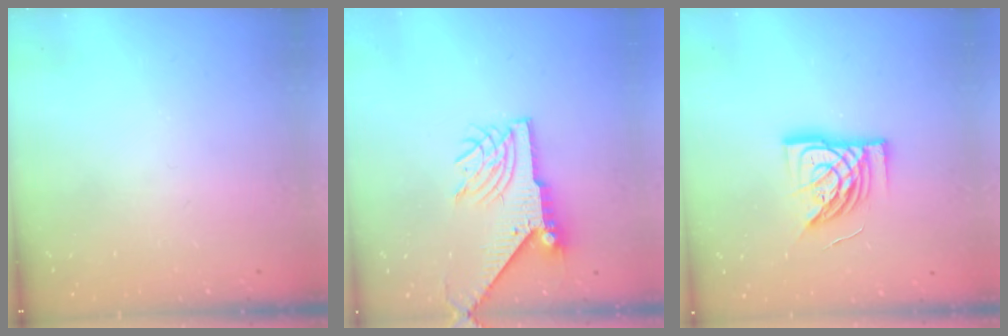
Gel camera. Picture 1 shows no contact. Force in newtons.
{"total": 9.2, "press": 9.1, "slide": 1.3}
{"total": 15.1, "press": 15.0, "slide": 1.7}